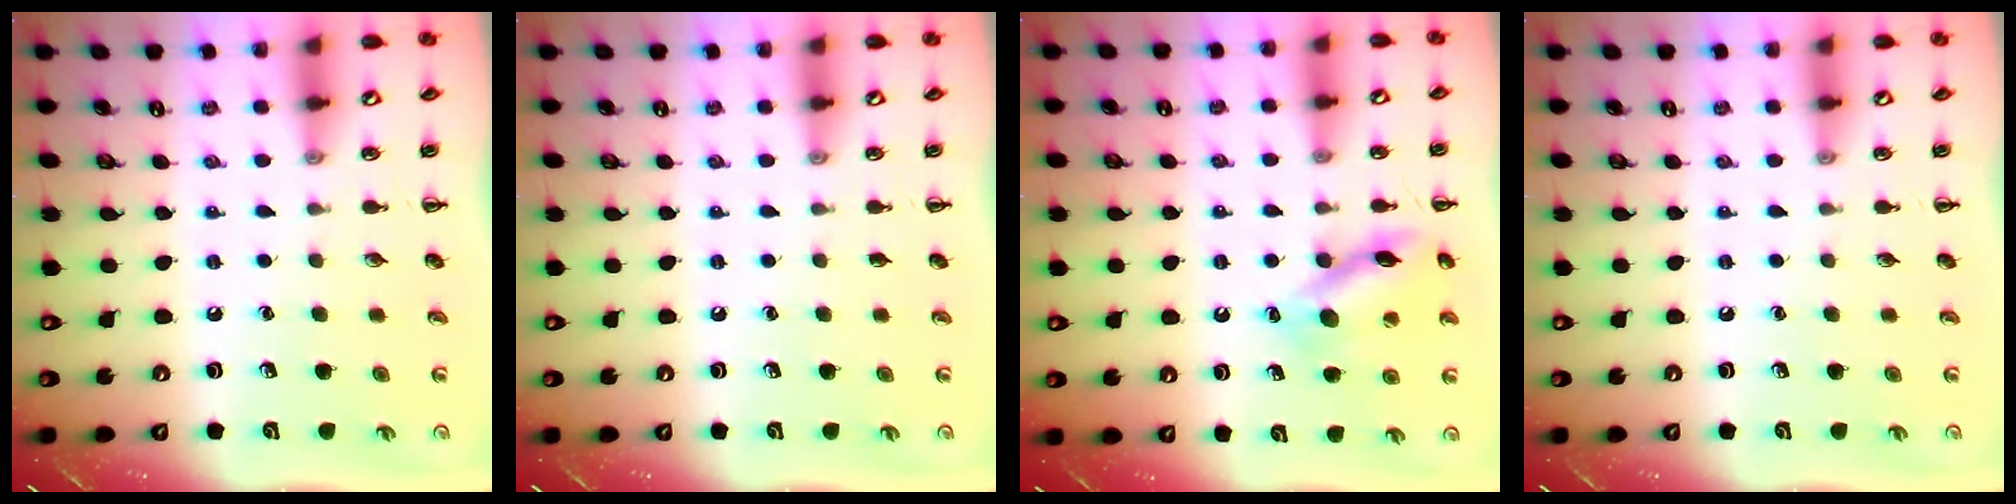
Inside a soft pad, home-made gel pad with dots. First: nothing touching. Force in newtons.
{"total": 0.0}
{"total": 13.4, "press": 13.4, "slide": 0.9}
{"total": 0.0}